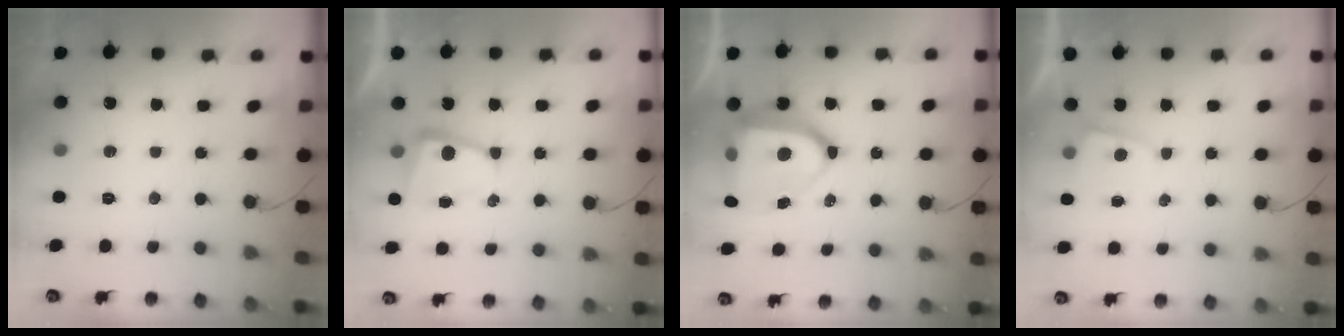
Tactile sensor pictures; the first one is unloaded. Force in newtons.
{"total": 4.5, "press": 4.4, "slide": 0.5}
{"total": 14.9, "press": 14.8, "slide": 1.9}
{"total": 1.6, "press": 1.5, "slide": 0.2}